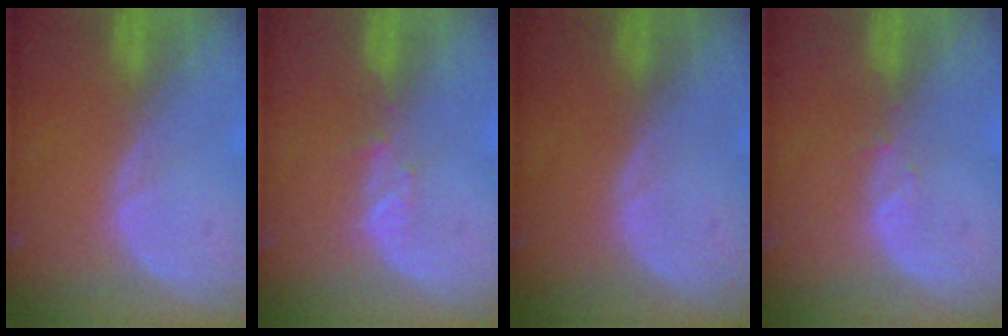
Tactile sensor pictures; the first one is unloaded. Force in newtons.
{"total": 1.5, "press": 1.4, "slide": 0.2}
{"total": 0.0}
{"total": 0.8, "press": 0.8, "slide": 0.3}